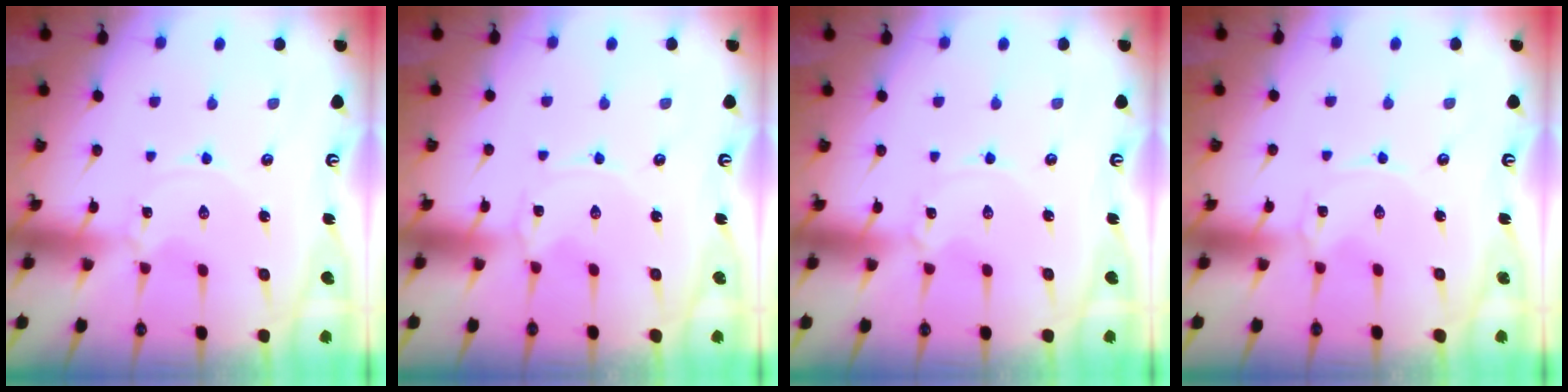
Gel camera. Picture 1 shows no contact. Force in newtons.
{"total": 0.0}
{"total": 0.0}
{"total": 0.0}